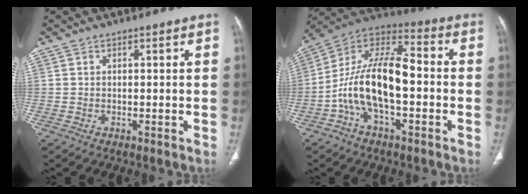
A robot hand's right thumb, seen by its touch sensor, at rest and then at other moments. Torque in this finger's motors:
{"motor_torque": [2.47, 2.54, 1.46, -1.31, 0.50]}